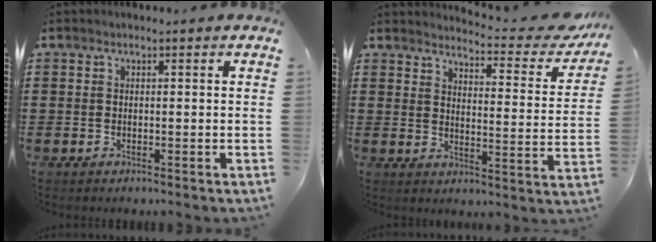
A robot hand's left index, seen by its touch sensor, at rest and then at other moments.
{"total": 4.1, "force": [3.8, 0.0, 1.5], "torque": [-0.035, -0.034, 0.058]}